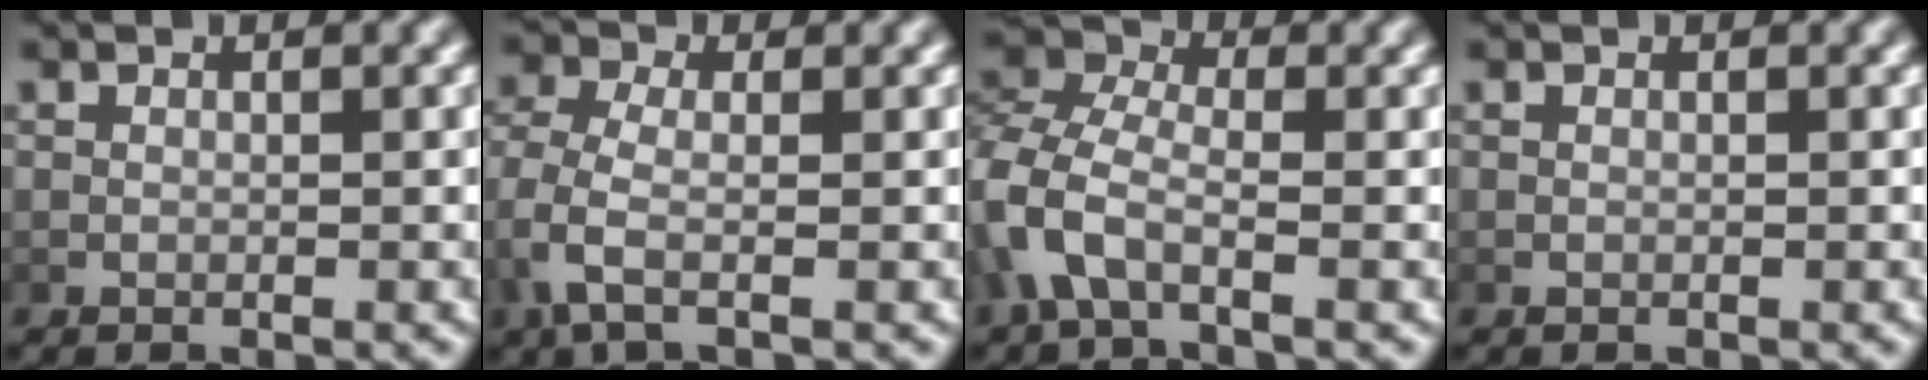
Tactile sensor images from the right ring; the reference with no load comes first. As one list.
[{"total": 2.8, "force": [0.1, 1.3, 2.5], "torque": [-0.079, -0.012, 0.005]}, {"total": 5.4, "force": [-0.5, 4.0, 3.7], "torque": [-0.107, -0.010, -0.010]}, {"total": 0.0}]